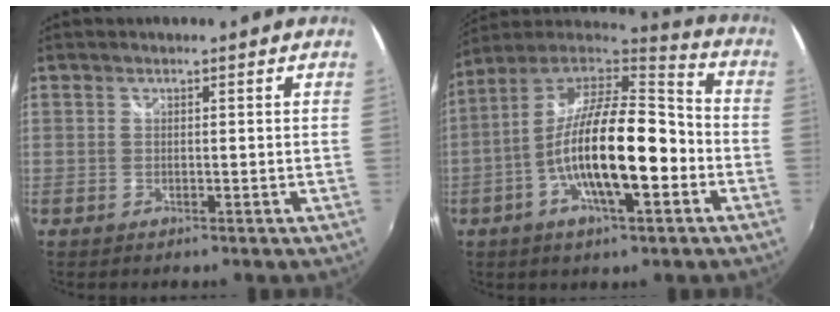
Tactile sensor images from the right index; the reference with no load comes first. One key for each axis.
{"total": 19.1, "fx": -4.9, "fy": 5.8, "fz": 17.5, "tx": -0.319, "ty": -0.004, "tz": -0.094}